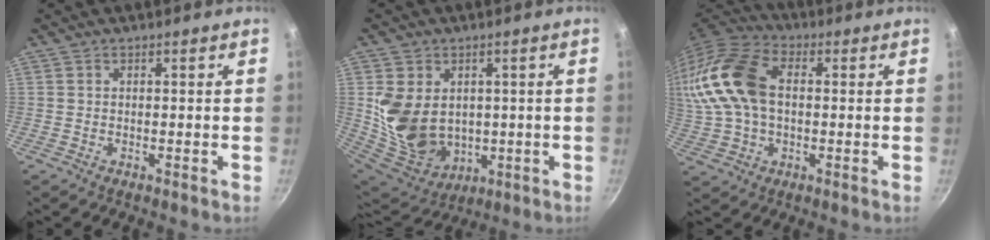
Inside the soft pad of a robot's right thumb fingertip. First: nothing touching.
{"total": 15.5, "force": [1.4, 12.1, 9.6], "torque": [-0.173, -0.021, 0.053]}
{"total": 19.0, "force": [2.4, 12.6, 14.0], "torque": [-0.300, 0.030, 0.036]}